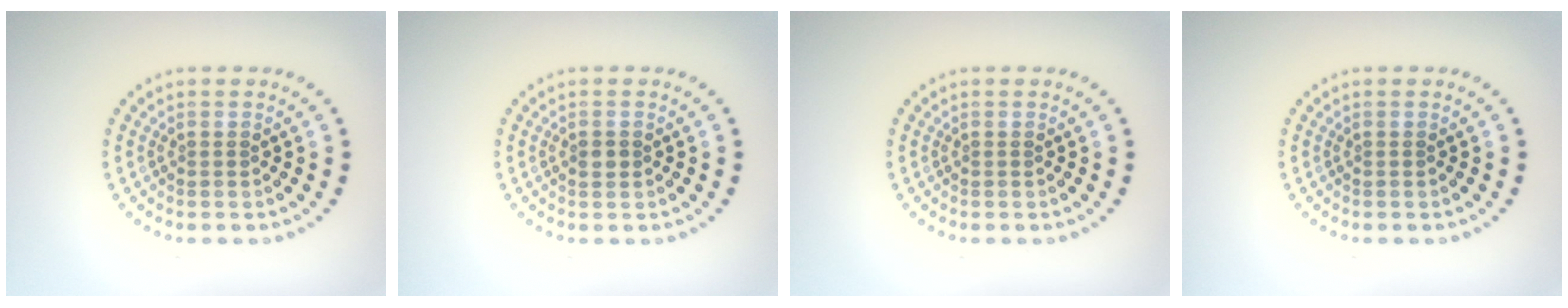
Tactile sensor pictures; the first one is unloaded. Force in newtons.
{"total": 1.2, "press": 1.2, "slide": 0.1}
{"total": 0.0}
{"total": 0.0}